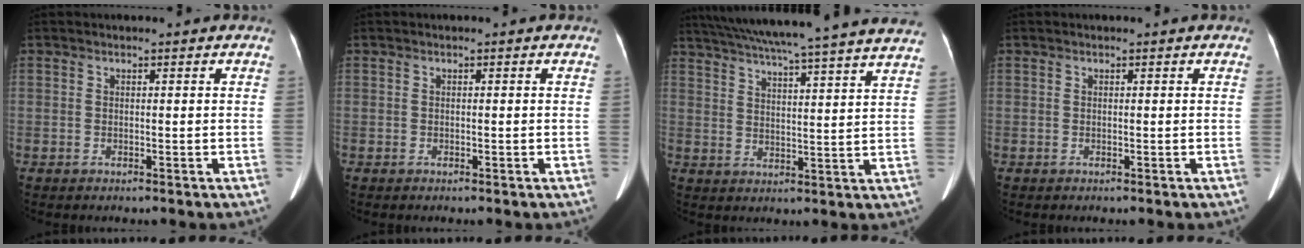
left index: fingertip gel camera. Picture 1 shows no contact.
{"total": 0.0}
{"total": 28.3, "force": [25.4, -0.2, 12.5], "torque": [-0.210, -0.016, 0.328]}
{"total": 0.0}